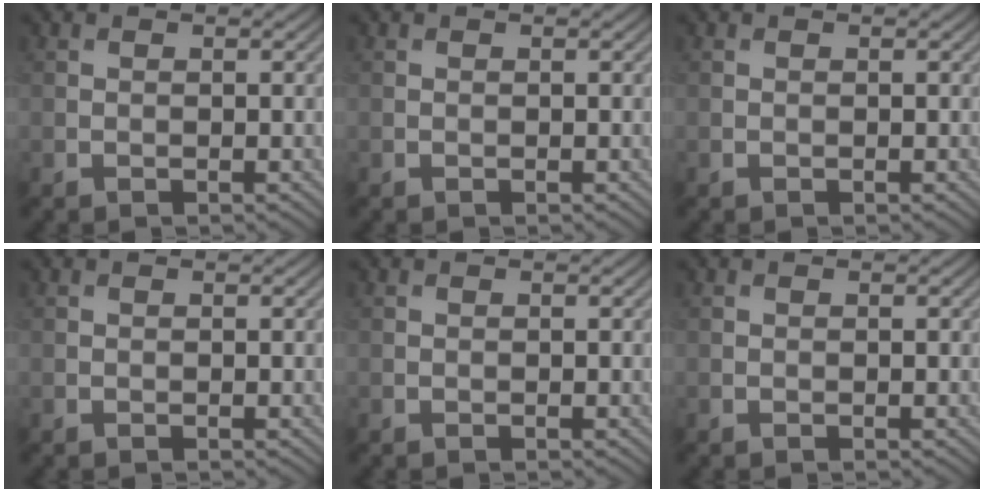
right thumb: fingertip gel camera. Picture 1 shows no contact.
{"total": 0.0}
{"total": 0.0}
{"total": 0.0}
{"total": 0.0}
{"total": 0.0}